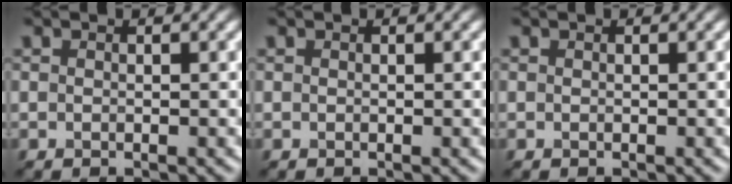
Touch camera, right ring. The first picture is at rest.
{"total": 0.0}
{"total": 0.0}